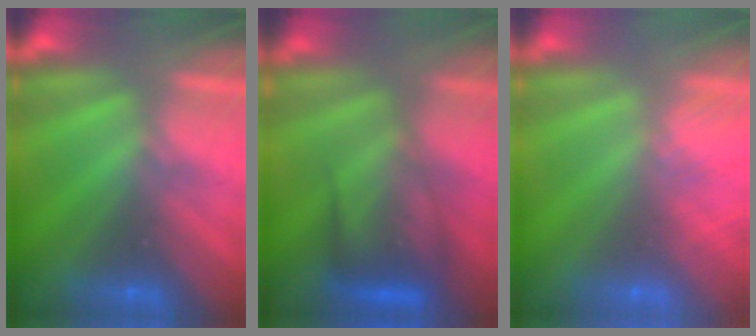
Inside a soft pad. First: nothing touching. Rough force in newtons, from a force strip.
{"total": 6.5}
{"total": 6.2}